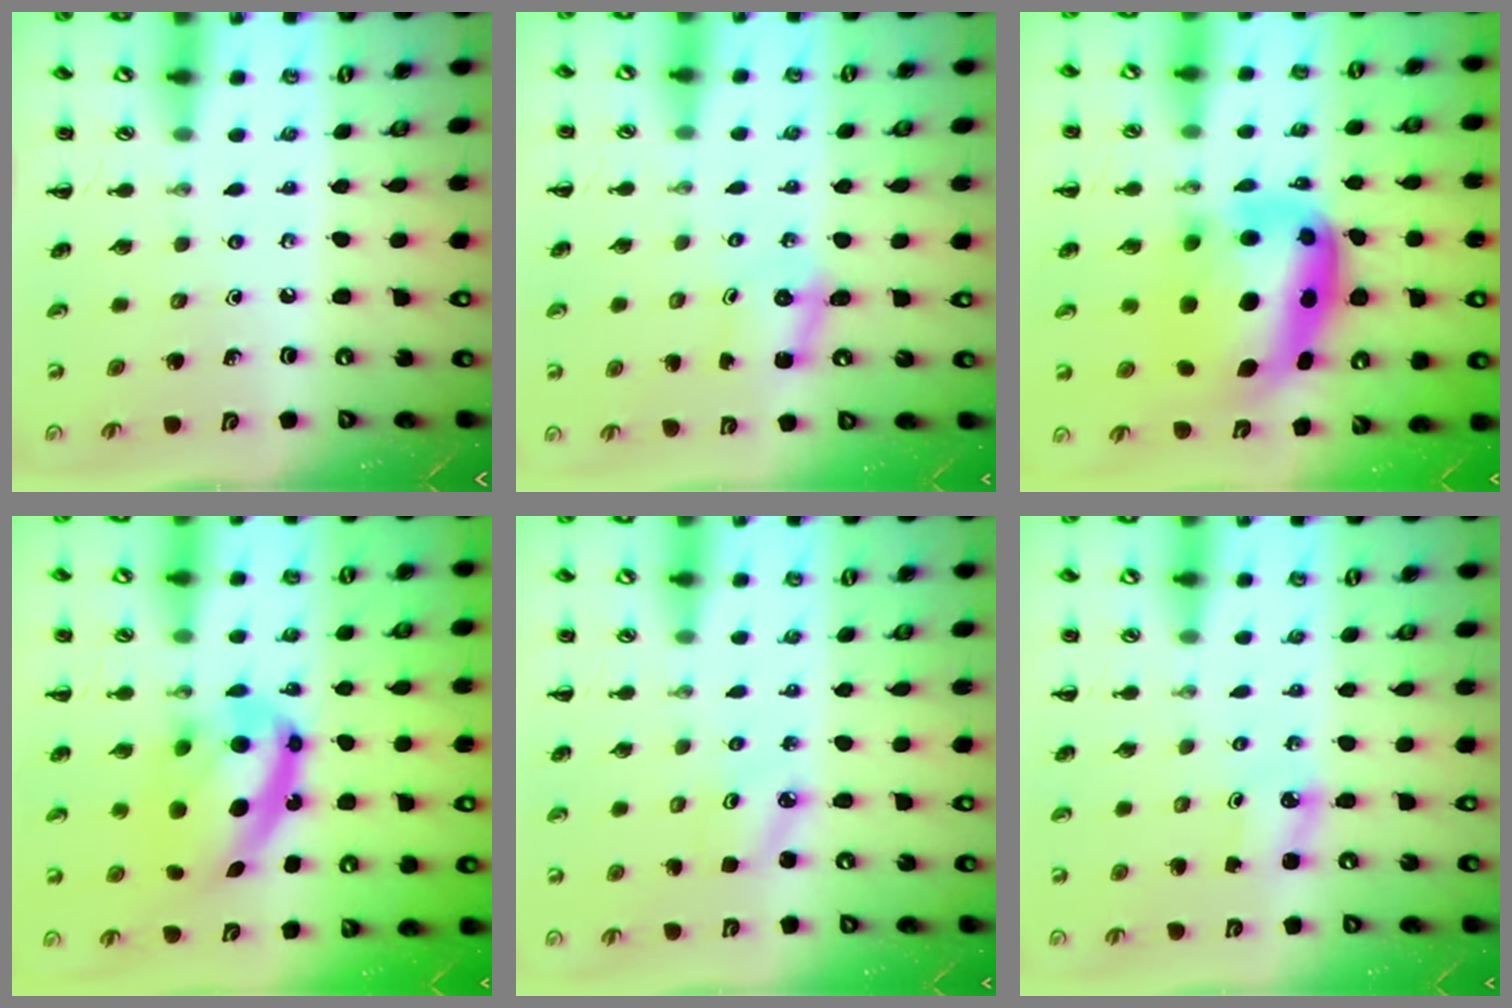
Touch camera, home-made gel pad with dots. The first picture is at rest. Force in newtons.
{"total": 2.5, "press": 2.4, "slide": 0.8}
{"total": 13.7, "press": 13.3, "slide": 3.3}
{"total": 13.4, "press": 13.0, "slide": 3.2}
{"total": 2.5, "press": 2.4, "slide": 0.6}
{"total": 1.9, "press": 1.8, "slide": 0.3}